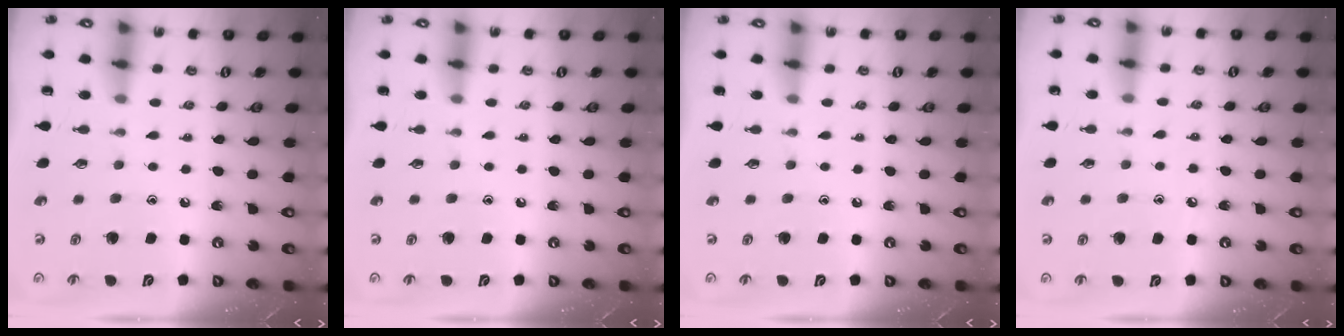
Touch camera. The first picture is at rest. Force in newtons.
{"total": 0.0}
{"total": 0.0}
{"total": 3.7, "press": 3.6, "slide": 0.5}